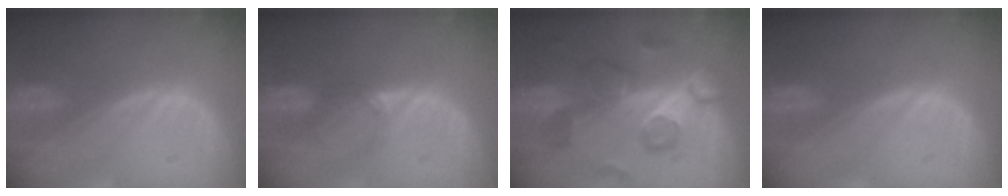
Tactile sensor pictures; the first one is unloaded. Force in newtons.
{"total": 2.5, "press": 2.0, "slide": 1.4}
{"total": 9.4, "press": 8.8, "slide": 3.4}
{"total": 0.0}